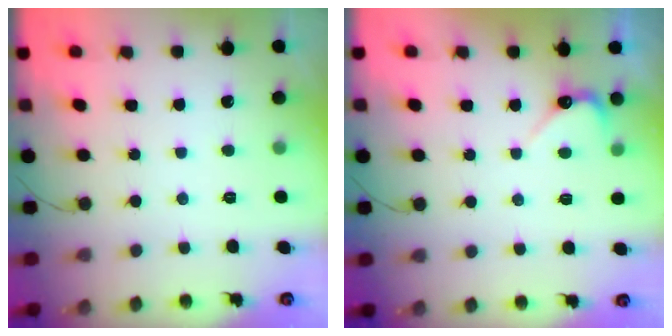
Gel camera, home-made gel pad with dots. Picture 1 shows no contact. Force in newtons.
{"total": 2.9, "press": 2.9, "slide": 0.3}